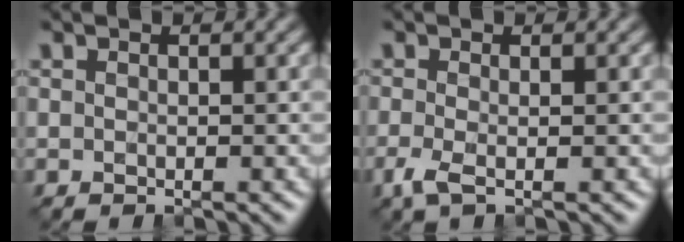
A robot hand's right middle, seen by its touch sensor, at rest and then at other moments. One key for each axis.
{"total": 1.9, "fx": -0.7, "fy": 0.5, "fz": 1.7, "tx": -0.043, "ty": -0.009, "tz": -0.019}